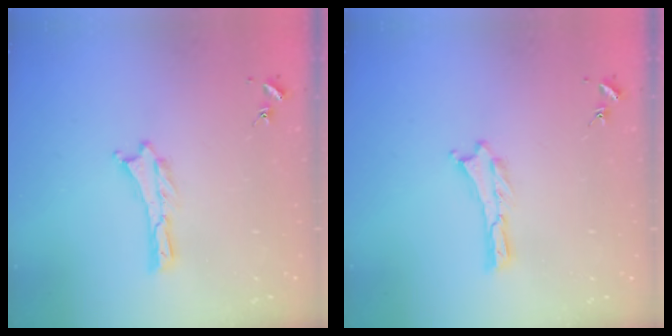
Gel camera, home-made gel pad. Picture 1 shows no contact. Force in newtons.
{"total": 0.0}